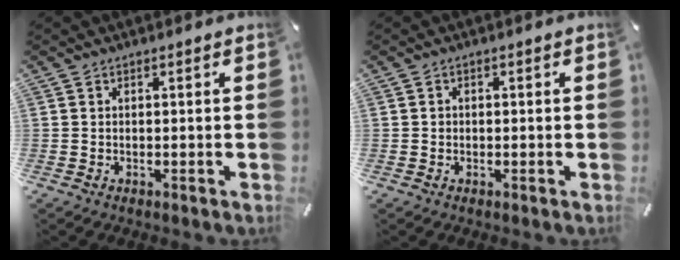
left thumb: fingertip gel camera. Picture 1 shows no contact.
{"total": 0.8, "force": [-0.2, 0.7, 0.3], "torque": [-0.006, 0.005, -0.005]}